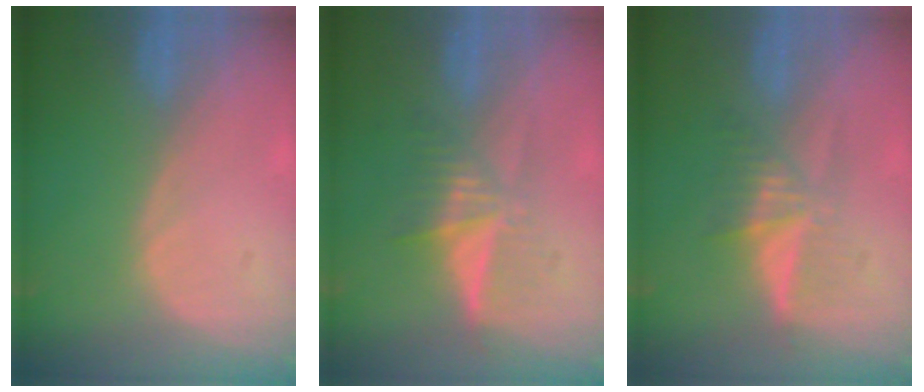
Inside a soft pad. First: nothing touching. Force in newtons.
{"total": 6.4, "press": 5.5, "slide": 3.3}
{"total": 5.2, "press": 4.8, "slide": 1.8}